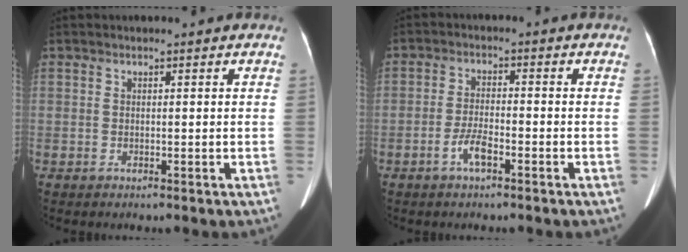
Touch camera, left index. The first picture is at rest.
{"total": 3.6, "force": [-2.0, 0.8, 2.8], "torque": [-0.059, 0.001, -0.041]}